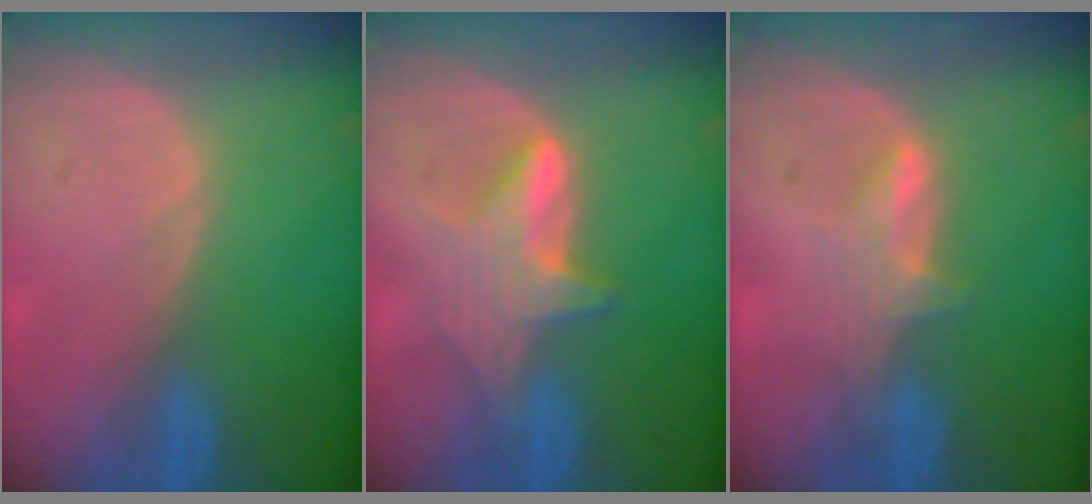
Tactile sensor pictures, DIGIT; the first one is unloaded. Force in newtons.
{"total": 5.8, "press": 5.7, "slide": 0.9}
{"total": 2.9, "press": 2.9, "slide": 0.4}